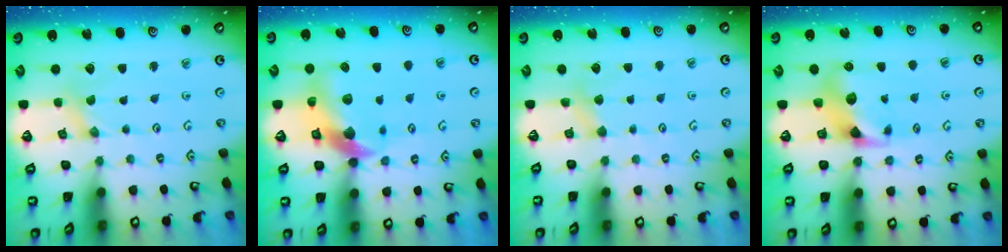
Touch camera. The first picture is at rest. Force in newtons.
{"total": 13.3, "press": 13.1, "slide": 2.1}
{"total": 2.9, "press": 2.8, "slide": 0.4}
{"total": 8.1, "press": 8.1, "slide": 1.0}